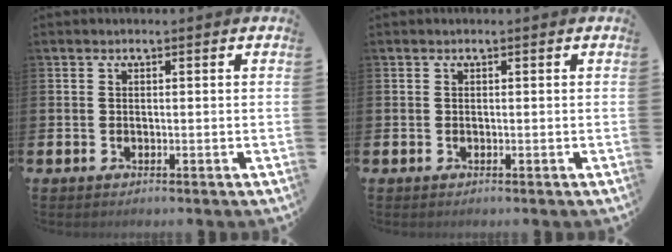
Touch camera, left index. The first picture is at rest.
{"total": 0.0}